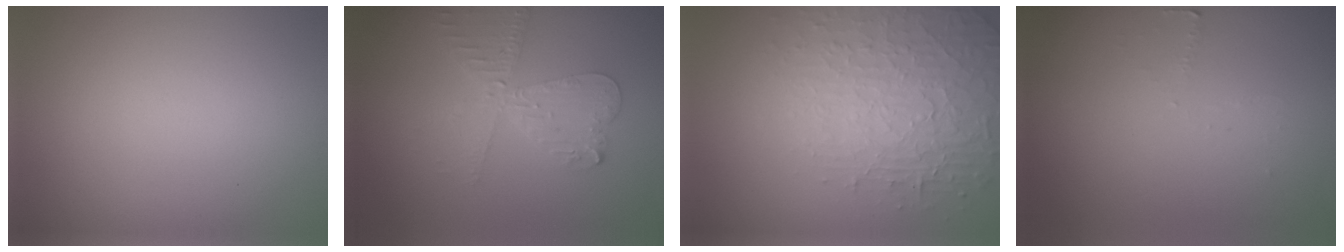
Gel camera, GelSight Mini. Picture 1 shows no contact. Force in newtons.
{"total": 4.0, "press": 3.4, "slide": 2.1}
{"total": 3.8, "press": 3.6, "slide": 1.2}
{"total": 0.9, "press": 0.8, "slide": 0.3}